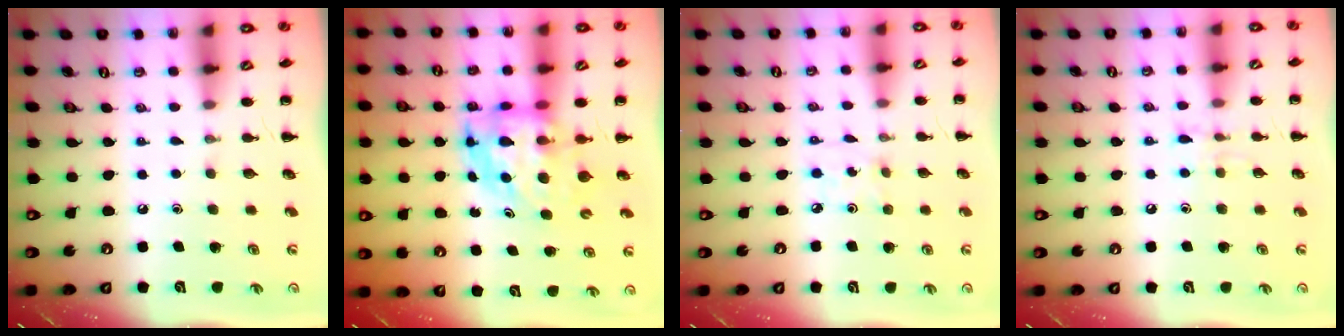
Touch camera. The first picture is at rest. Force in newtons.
{"total": 6.5, "press": 6.3, "slide": 1.8}
{"total": 2.5, "press": 2.3, "slide": 0.9}
{"total": 5.9, "press": 5.8, "slide": 1.1}